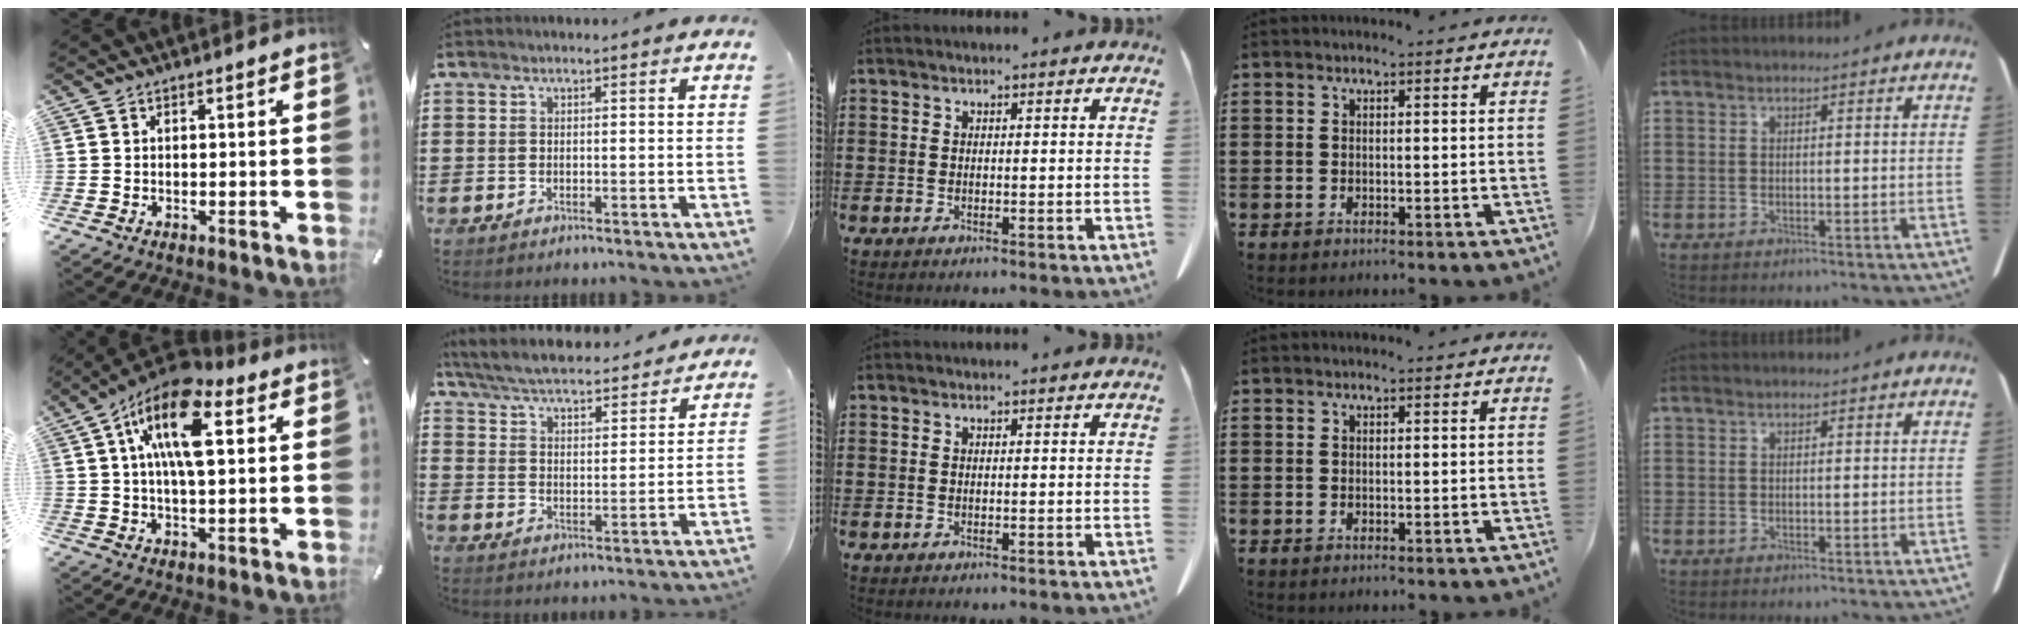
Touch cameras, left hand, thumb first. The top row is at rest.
{"thumb": {"total": 16.4, "force": [6.3, 7.4, 13.2], "torque": [-0.251, -0.014, 0.101]}, "index": {"total": 5.7, "force": [5.5, 0.2, 1.4], "torque": [-0.054, -0.036, 0.093]}}